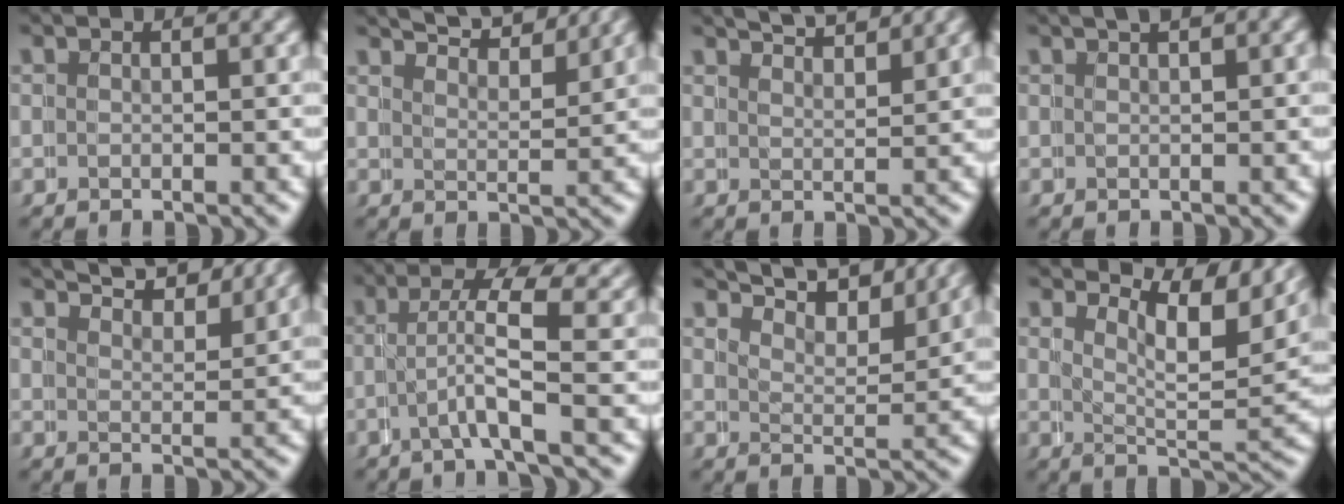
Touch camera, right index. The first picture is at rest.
{"total": 6.3, "force": [5.8, 1.1, 2.0], "torque": [-0.034, 0.008, 0.088]}
{"total": 4.3, "force": [4.2, 0.3, 0.8], "torque": [-0.016, -0.001, 0.068]}
{"total": 1.8, "force": [1.2, 0.7, 1.2], "torque": [-0.006, 0.013, 0.013]}
{"total": 5.3, "force": [4.9, 0.8, 1.7], "torque": [-0.023, 0.001, 0.076]}
{"total": 4.0, "force": [1.0, 1.5, 3.6], "torque": [-0.069, 0.002, 0.003]}
{"total": 7.9, "force": [7.3, 1.7, 2.5], "torque": [-0.041, 0.012, 0.108]}
{"total": 6.3, "force": [4.5, 2.0, 3.9], "torque": [-0.061, -0.006, 0.060]}